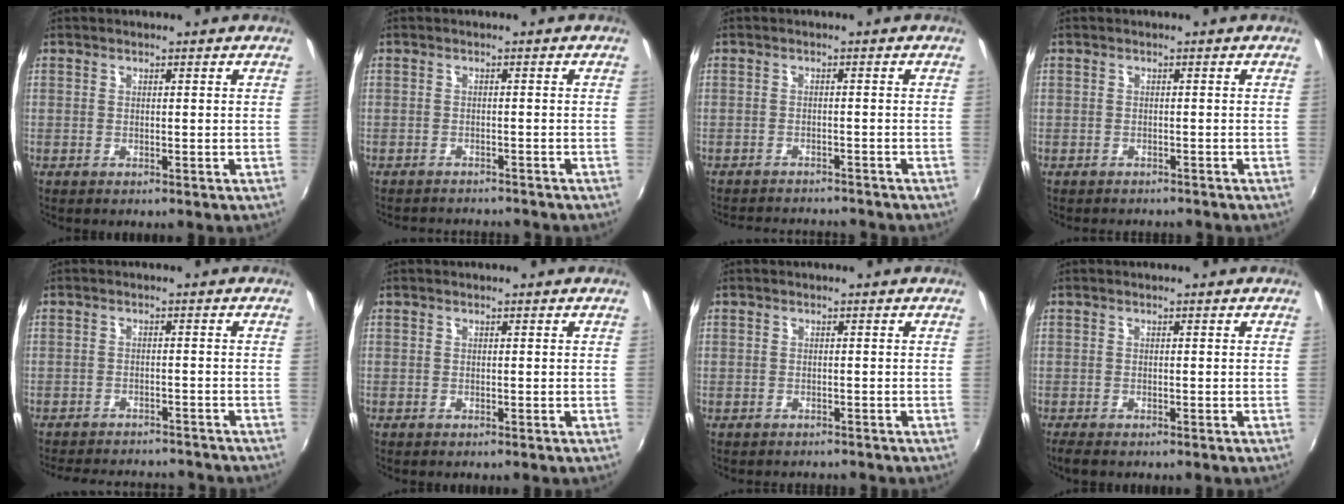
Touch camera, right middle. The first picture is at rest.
{"total": 5.5, "force": [-5.2, 1.2, 1.3], "torque": [-0.037, -0.011, -0.075]}
{"total": 8.3, "force": [-7.8, 1.7, 2.4], "torque": [-0.062, -0.009, -0.111]}
{"total": 2.2, "force": [-1.8, 1.3, 0.1], "torque": [-0.005, 0.004, -0.026]}
{"total": 12.9, "force": [-11.6, 3.6, 4.6], "torque": [-0.103, -0.004, -0.158]}
{"total": 0.0}
{"total": 1.8, "force": [-1.3, 1.2, 0.0], "torque": [-0.004, 0.006, -0.018]}
{"total": 2.2, "force": [-1.8, 0.7, 1.2], "torque": [-0.024, -0.012, -0.030]}